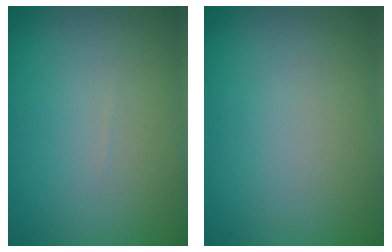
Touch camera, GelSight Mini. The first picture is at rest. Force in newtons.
{"total": 0.0}